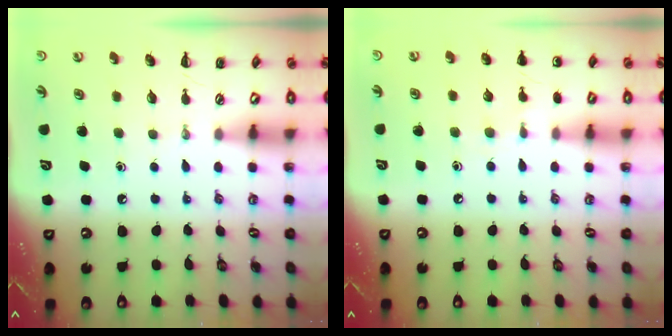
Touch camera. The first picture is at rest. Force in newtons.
{"total": 4.8, "press": 4.6, "slide": 1.5}